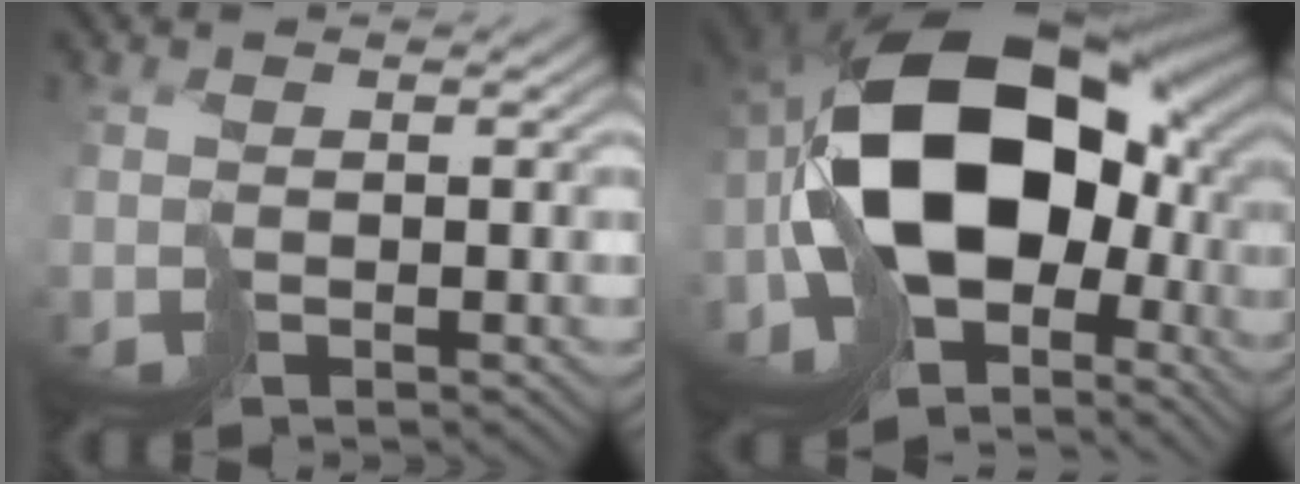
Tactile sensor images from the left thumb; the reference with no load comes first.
{"total": 21.2, "force": [-3.4, 13.6, 15.9], "torque": [-0.350, -0.014, -0.054]}